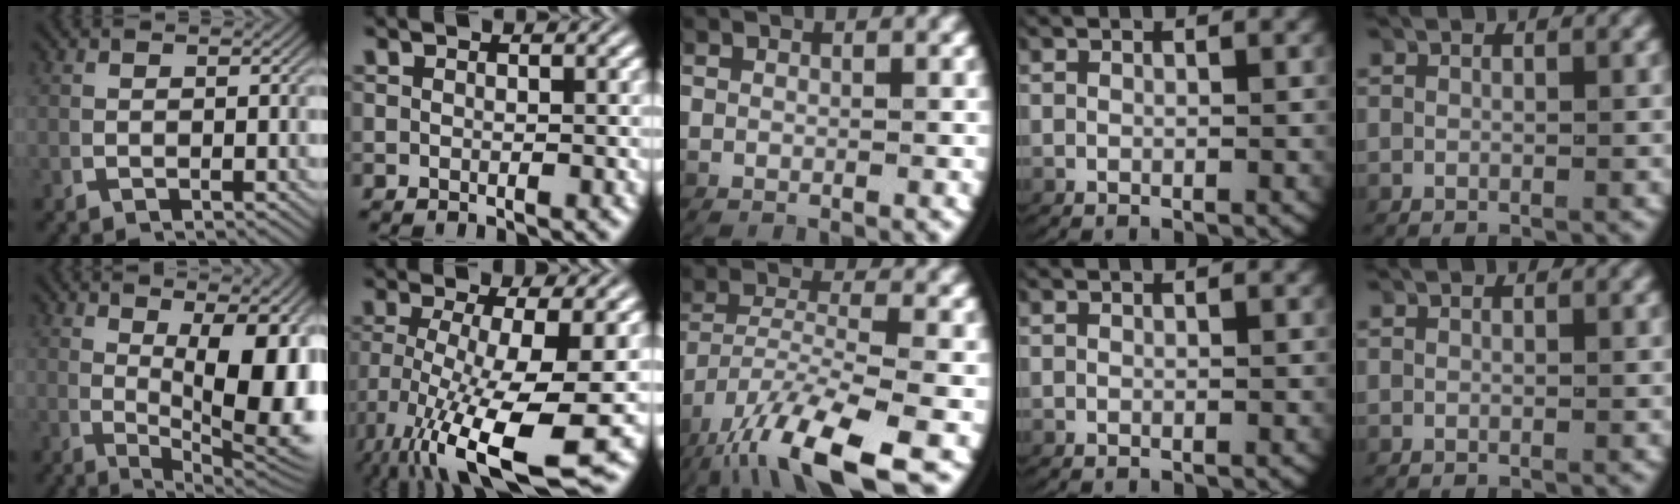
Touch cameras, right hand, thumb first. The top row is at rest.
{"thumb": {"total": 12.3, "force": [0.7, 5.8, 10.9], "torque": [-0.158, -0.042, 0.044]}, "index": {"total": 10.5, "force": [-4.3, 3.7, 8.8], "torque": [-0.169, -0.062, -0.036]}, "middle": {"total": 7.0, "force": [-3.3, 2.4, 5.7], "torque": [-0.134, -0.035, -0.029]}}